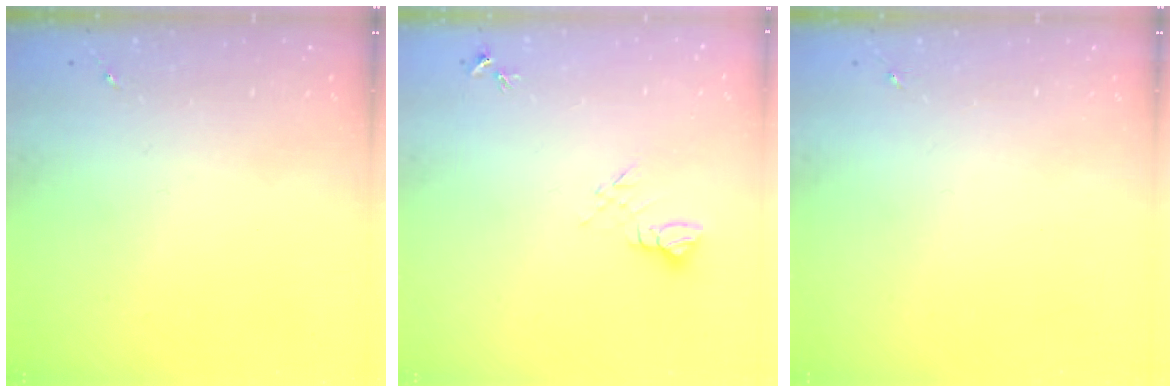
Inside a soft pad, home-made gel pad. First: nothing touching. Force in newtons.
{"total": 5.8, "press": 5.7, "slide": 0.7}
{"total": 0.0}